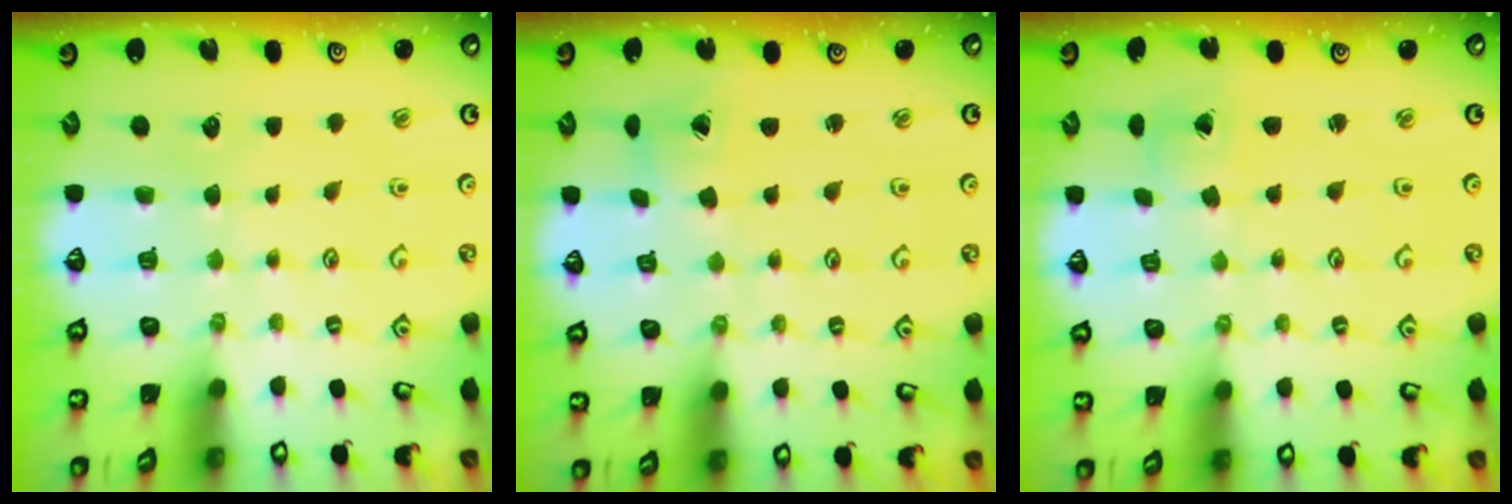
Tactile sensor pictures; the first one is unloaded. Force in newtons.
{"total": 2.2, "press": 2.2, "slide": 0.3}
{"total": 1.8, "press": 1.8, "slide": 0.1}